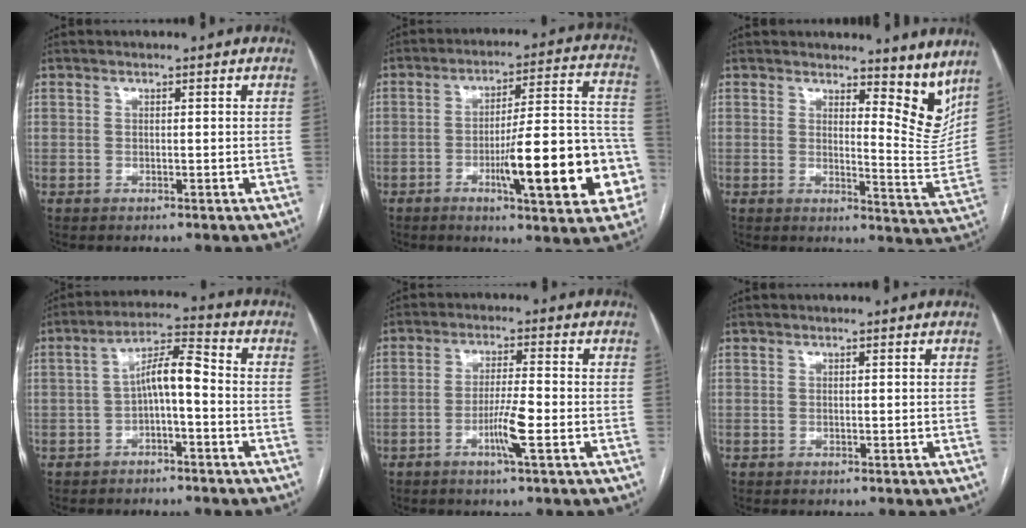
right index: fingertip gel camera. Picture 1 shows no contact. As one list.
[{"total": 18.3, "force": [-5.8, 3.1, 17.1], "torque": [-0.204, 0.023, -0.074]}, {"total": 8.5, "force": [7.2, 2.4, 4.0], "torque": [-0.037, -0.040, 0.082]}, {"total": 6.7, "force": [-1.2, 1.5, 6.4], "torque": [-0.115, 0.029, -0.022]}, {"total": 5.4, "force": [-2.0, -0.2, 5.0], "torque": [-0.095, -0.008, -0.039]}, {"total": 0.0}]